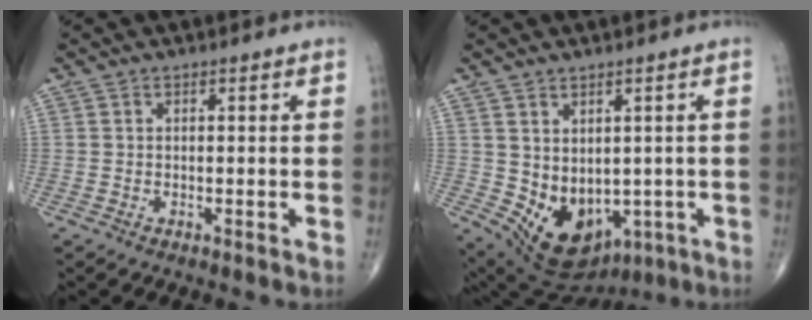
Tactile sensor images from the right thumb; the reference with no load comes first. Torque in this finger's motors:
{"motor_torque": [-0.36, 0.90, 0.51, 0.34, 0.21]}